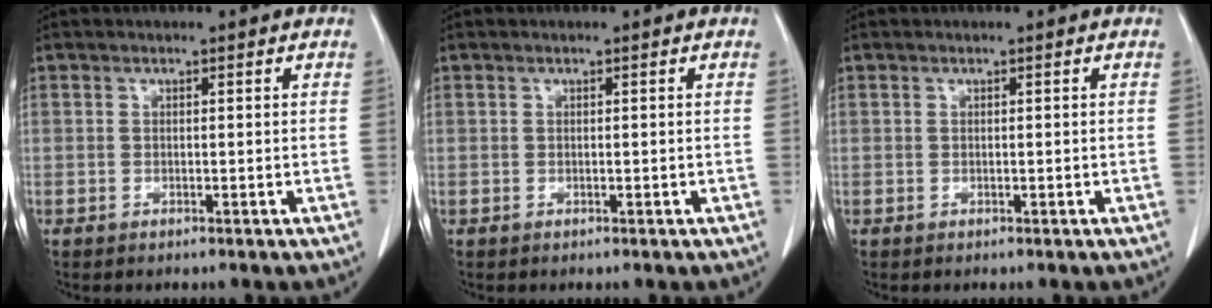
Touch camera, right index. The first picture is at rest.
{"total": 0.0}
{"total": 0.0}